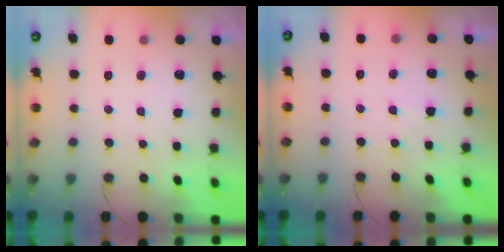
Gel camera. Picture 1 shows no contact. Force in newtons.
{"total": 4.4, "press": 4.4, "slide": 0.8}